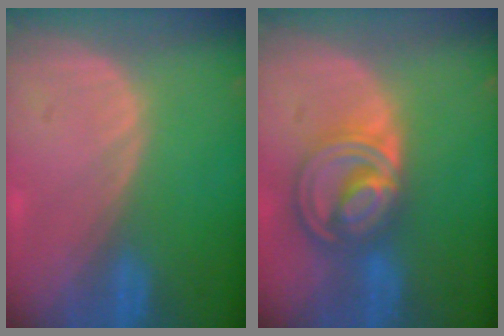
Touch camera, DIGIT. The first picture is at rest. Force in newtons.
{"total": 8.7, "press": 7.4, "slide": 4.6}